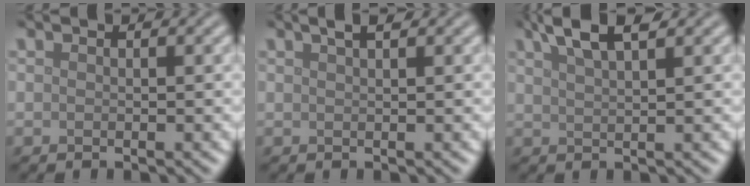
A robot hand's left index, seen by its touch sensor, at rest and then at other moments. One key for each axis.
{"total": 1.6, "fx": 1.0, "fy": 0.4, "fz": 1.2, "tx": -0.013, "ty": 0.003, "tz": 0.011}
{"total": 3.9, "fx": 2.7, "fy": 0.8, "fz": 2.6, "tx": -0.039, "ty": 0.013, "tz": 0.048}